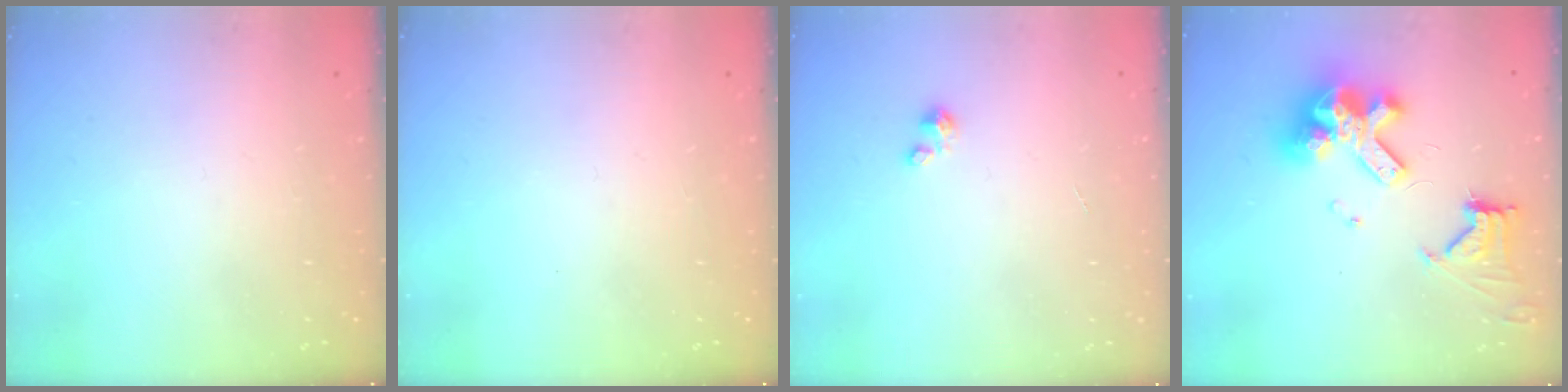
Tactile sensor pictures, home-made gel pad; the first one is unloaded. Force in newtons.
{"total": 0.0}
{"total": 1.2, "press": 1.1, "slide": 0.1}
{"total": 15.0, "press": 14.9, "slide": 1.9}